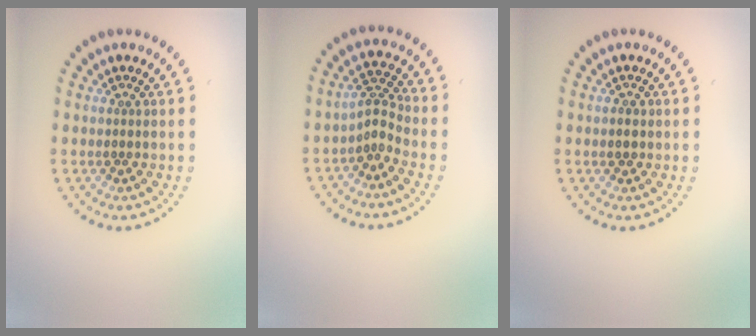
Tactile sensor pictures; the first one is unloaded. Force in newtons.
{"total": 2.1, "press": 1.5, "slide": 1.6}
{"total": 1.1, "press": 1.0, "slide": 0.4}